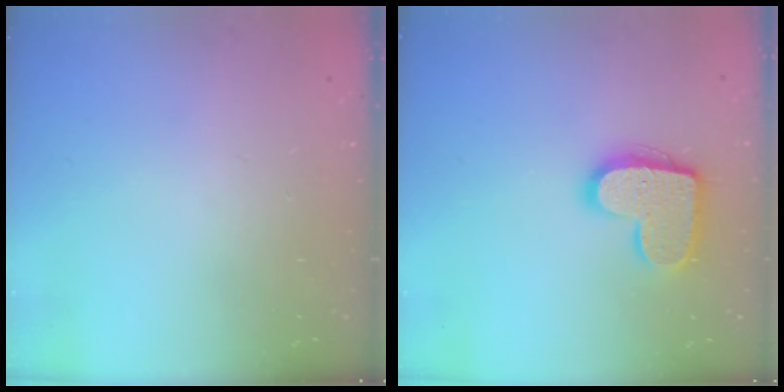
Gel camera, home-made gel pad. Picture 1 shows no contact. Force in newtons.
{"total": 14.5, "press": 14.5, "slide": 0.8}